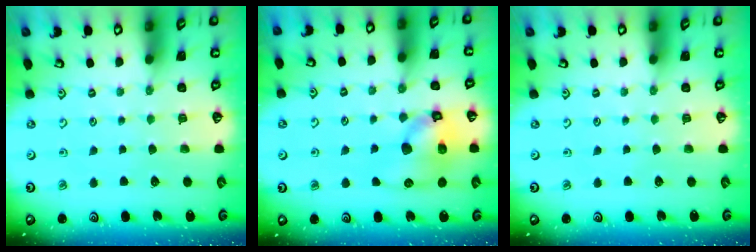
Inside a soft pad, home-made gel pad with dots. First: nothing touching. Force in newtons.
{"total": 13.0, "press": 12.8, "slide": 2.3}
{"total": 0.0}